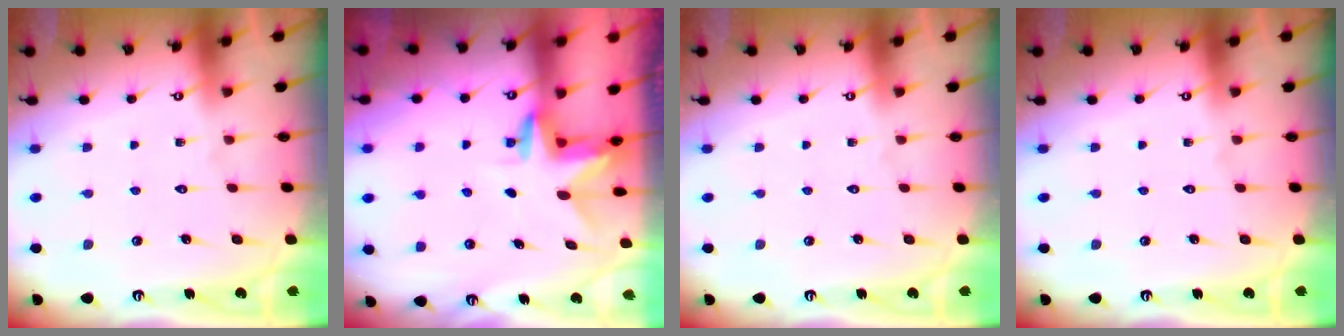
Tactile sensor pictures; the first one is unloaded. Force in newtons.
{"total": 3.0, "press": 3.0, "slide": 0.2}
{"total": 0.0}
{"total": 0.0}